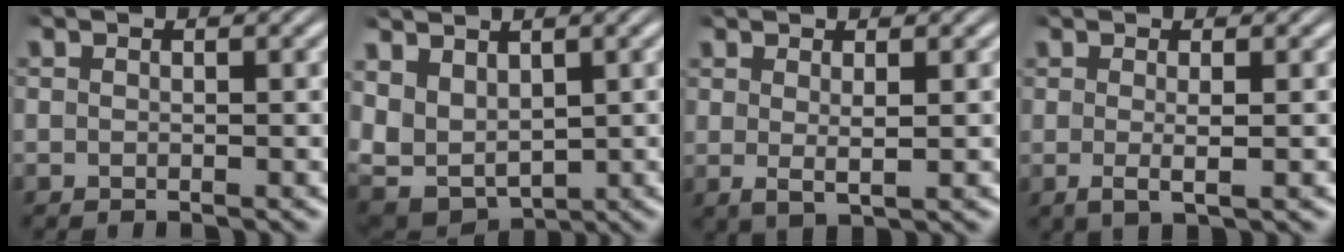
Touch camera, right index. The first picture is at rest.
{"total": 7.8, "force": [0.2, 6.5, 4.2], "torque": [-0.125, -0.034, 0.014]}
{"total": 1.6, "force": [0.6, 0.0, 1.5], "torque": [-0.028, -0.009, 0.020]}
{"total": 1.7, "force": [0.0, 0.1, 1.7], "torque": [-0.038, -0.008, 0.004]}